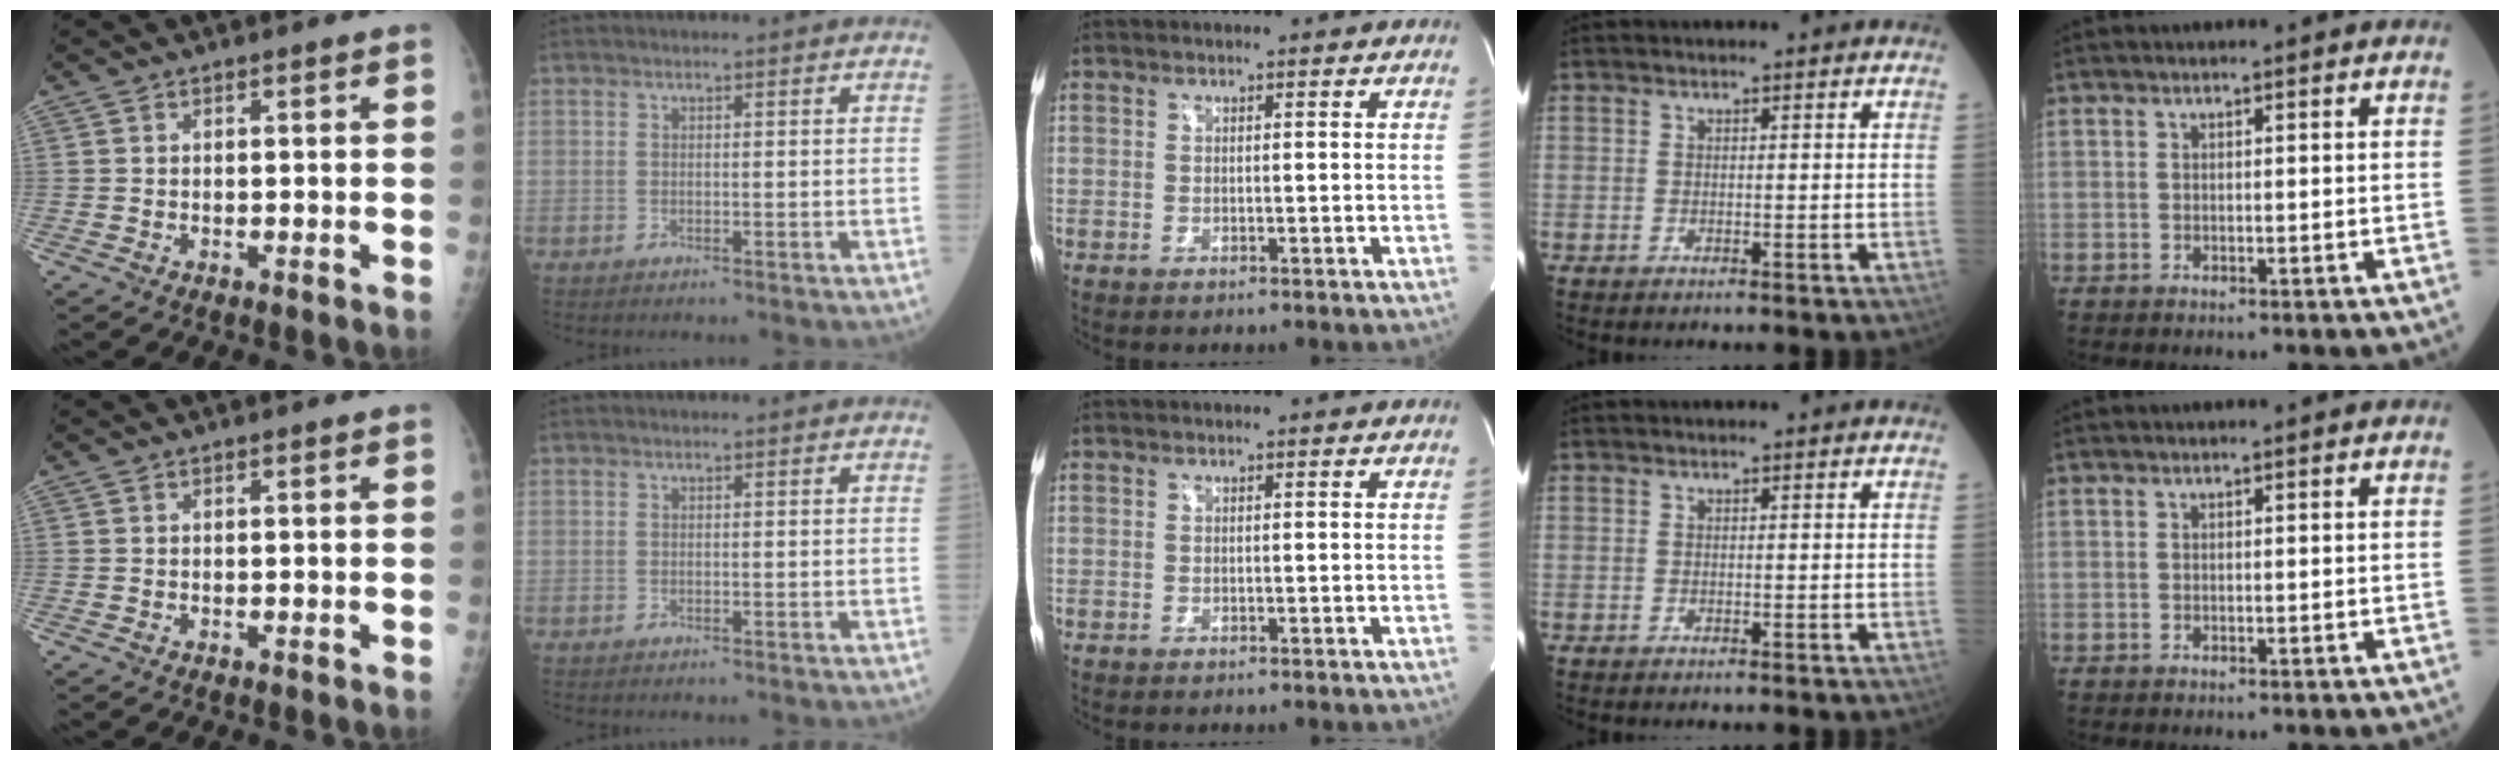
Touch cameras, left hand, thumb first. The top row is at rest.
{}